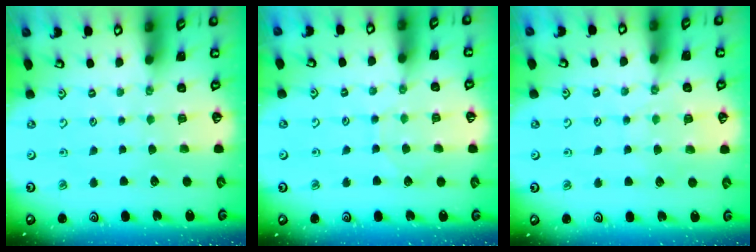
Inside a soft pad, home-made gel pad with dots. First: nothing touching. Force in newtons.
{"total": 4.4, "press": 4.4, "slide": 0.4}
{"total": 5.1, "press": 5.0, "slide": 0.8}